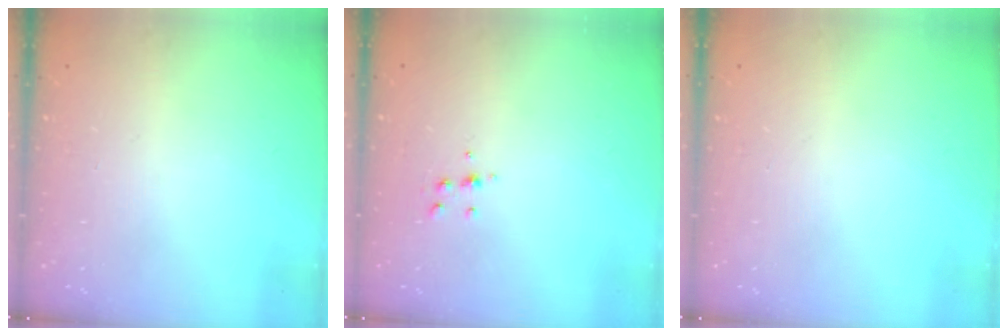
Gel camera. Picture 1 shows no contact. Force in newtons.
{"total": 5.3, "press": 5.3, "slide": 0.5}
{"total": 0.0}